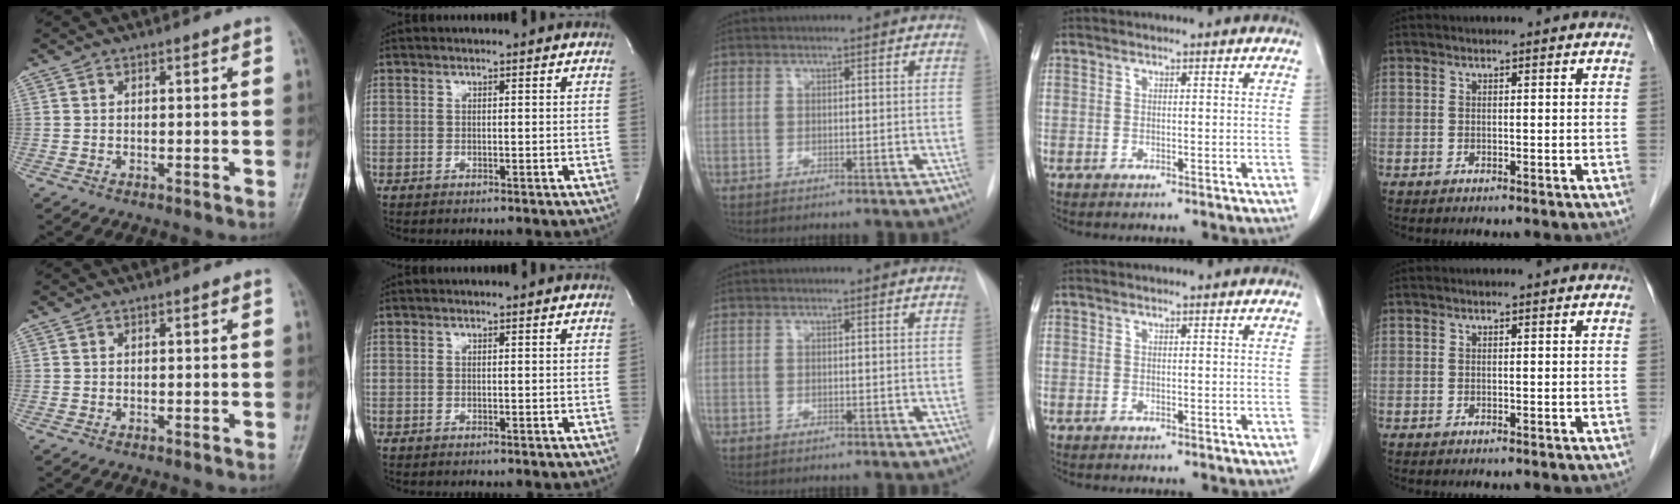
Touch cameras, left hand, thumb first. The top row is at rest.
{}